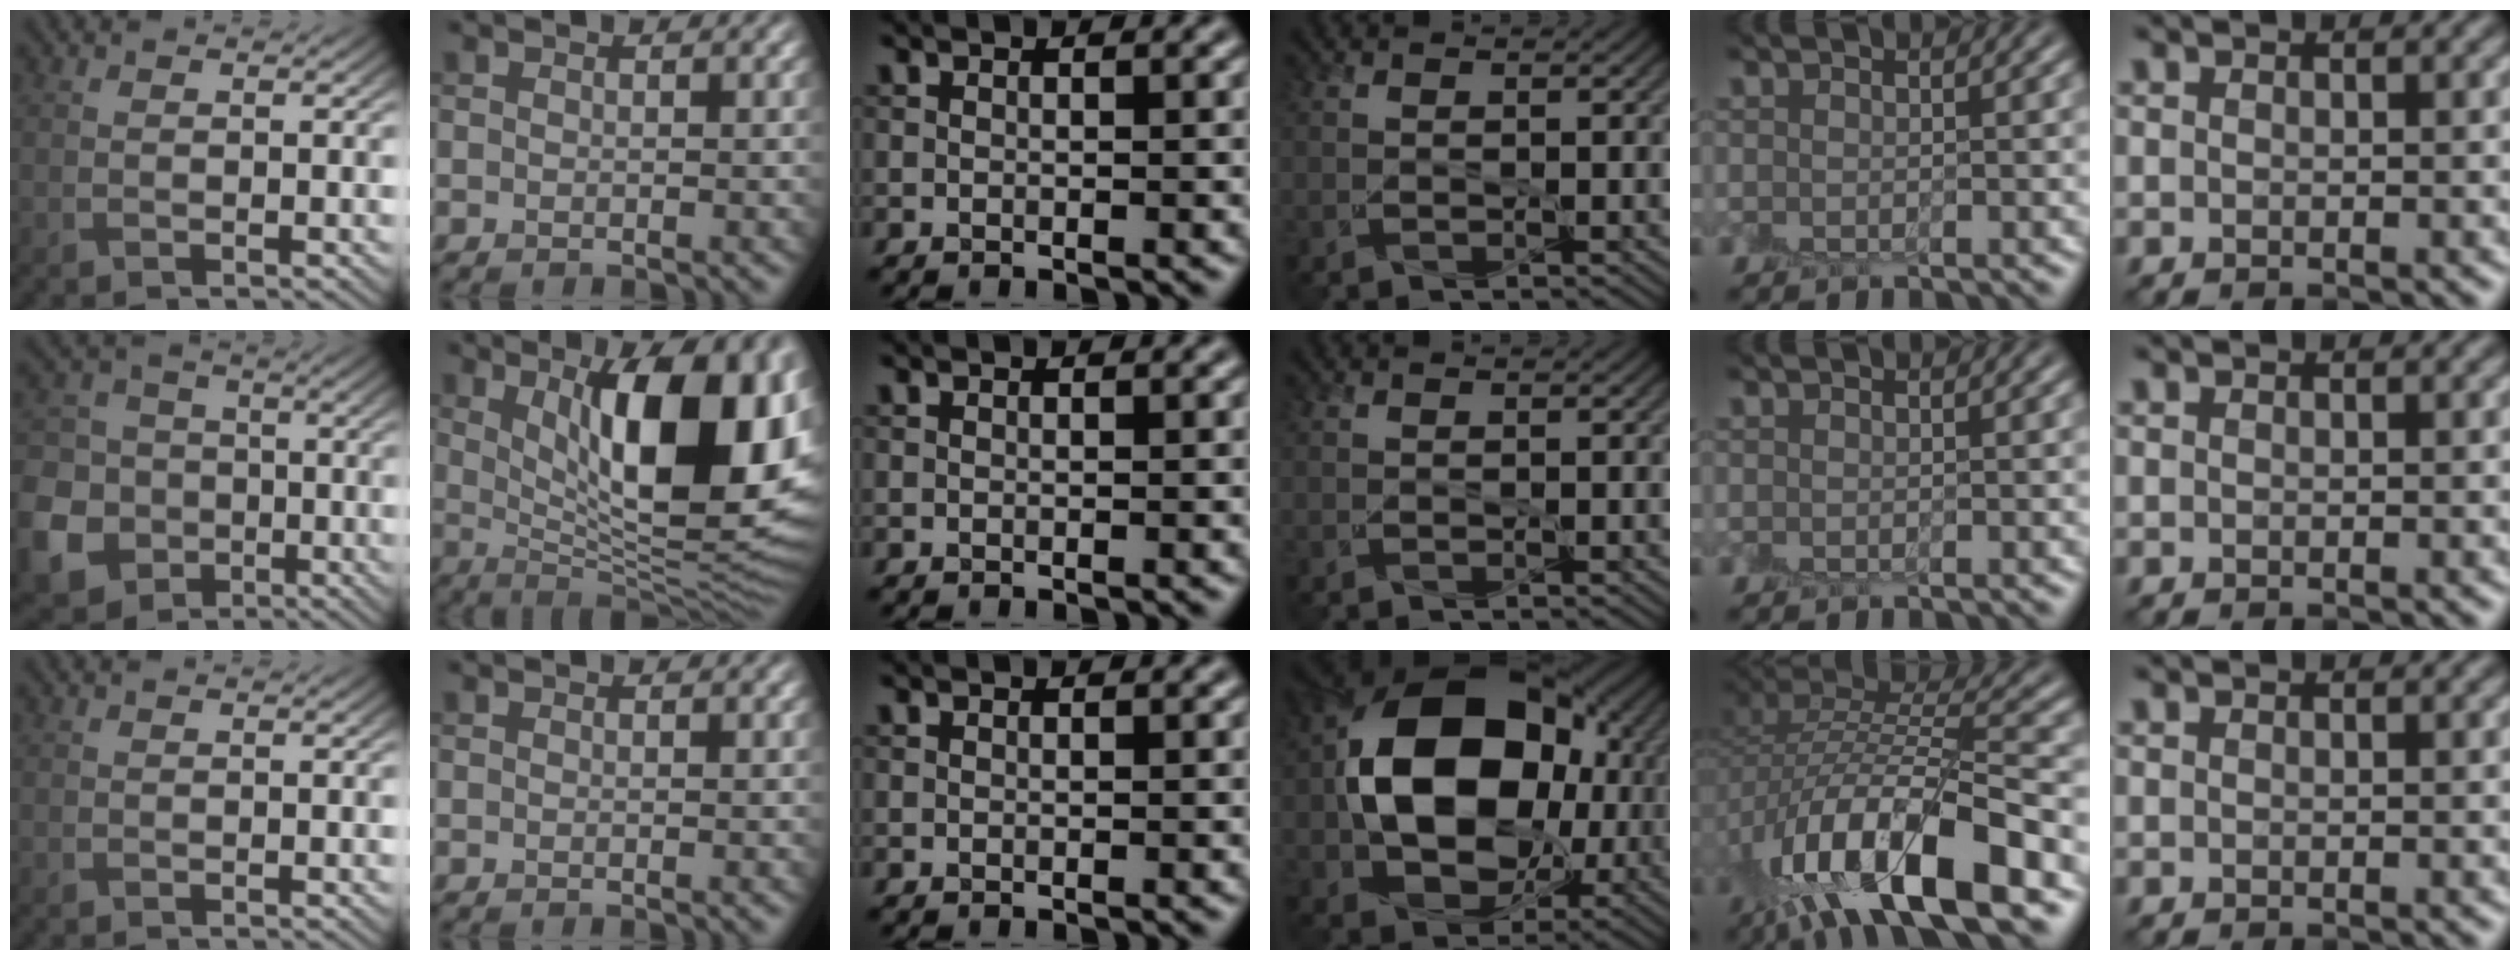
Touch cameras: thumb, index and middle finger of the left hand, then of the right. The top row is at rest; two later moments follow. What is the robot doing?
{"motion": "peel", "object": "postage stamp"}